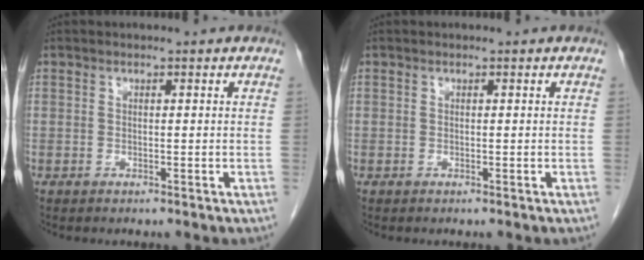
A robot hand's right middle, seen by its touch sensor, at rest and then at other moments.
{"total": 0.0}